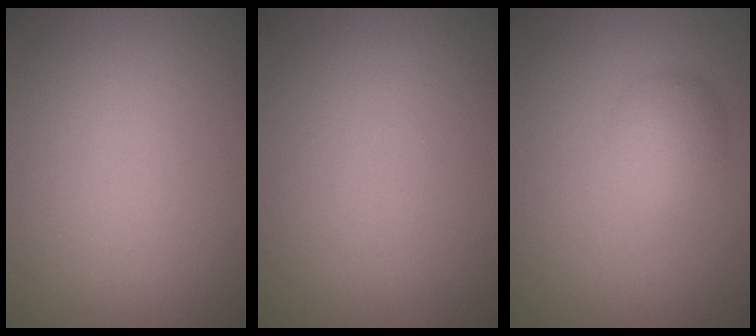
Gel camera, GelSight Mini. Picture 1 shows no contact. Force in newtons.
{"total": 0.0}
{"total": 2.3, "press": 2.3, "slide": 0.1}